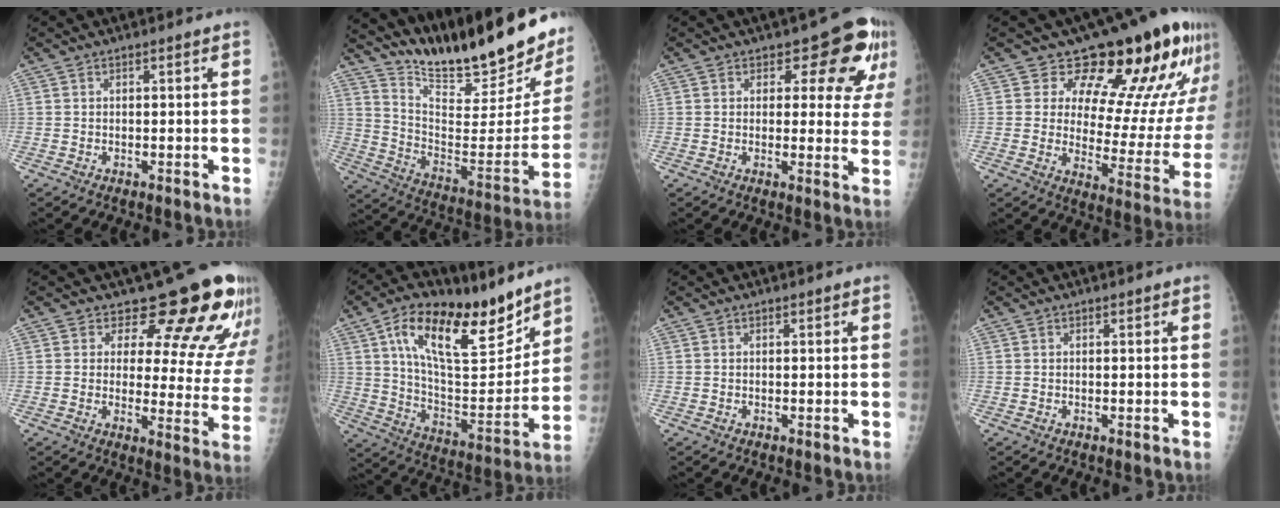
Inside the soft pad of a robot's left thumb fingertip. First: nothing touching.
{"total": 27.8, "force": [21.8, 6.4, 16.0], "torque": [-0.217, -0.120, 0.328]}
{"total": 9.4, "force": [5.2, 5.4, 5.6], "torque": [-0.024, -0.025, 0.050]}
{"total": 20.7, "force": [15.4, 8.4, 11.0], "torque": [-0.083, -0.096, 0.189]}
{"total": 17.5, "force": [13.2, 7.8, 8.5], "torque": [-0.046, -0.085, 0.143]}
{"total": 22.1, "force": [13.2, 9.2, 15.1], "torque": [-0.211, -0.061, 0.231]}
{"total": 0.0}
{"total": 0.0}